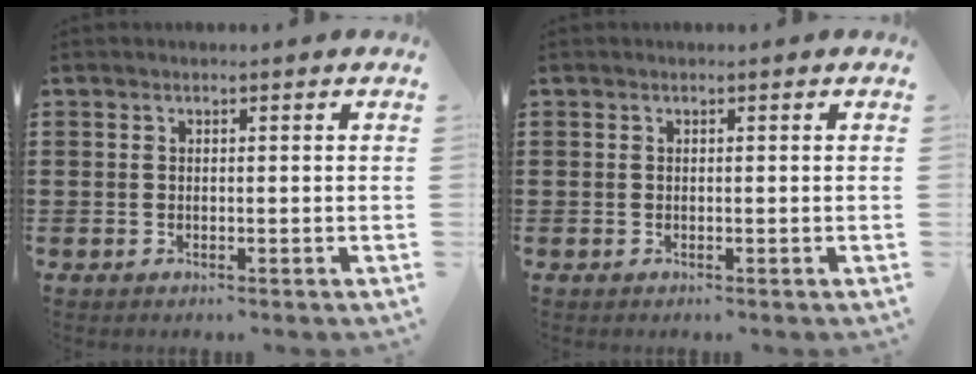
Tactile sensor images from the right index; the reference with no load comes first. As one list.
[{"total": 0.0}]